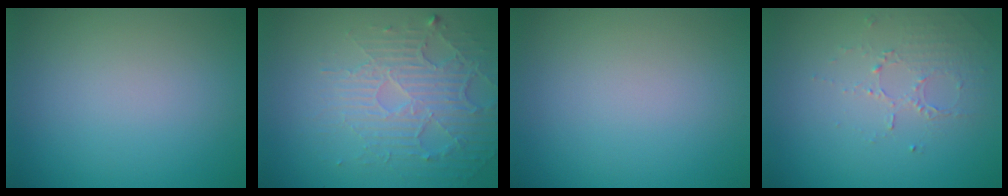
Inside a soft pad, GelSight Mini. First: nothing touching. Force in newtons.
{"total": 5.6, "press": 3.4, "slide": 4.4}
{"total": 0.0}
{"total": 1.6, "press": 1.0, "slide": 1.3}